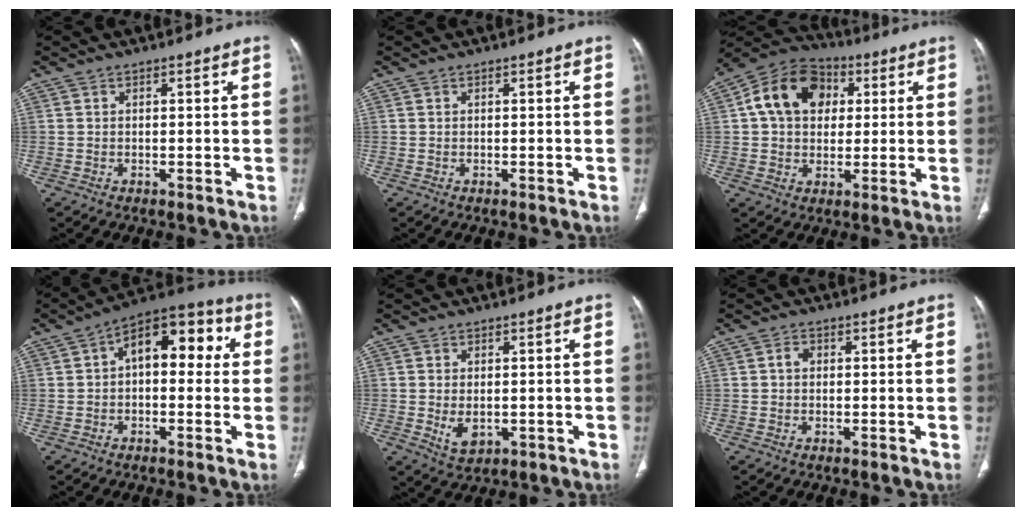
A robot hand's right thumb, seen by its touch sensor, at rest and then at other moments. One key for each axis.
{"total": 0.0}
{"total": 12.4, "fx": 2.9, "fy": 9.5, "fz": 7.3, "tx": -0.099, "ty": 0.011, "tz": 0.039}
{"total": 13.0, "fx": 2.0, "fy": 7.5, "fz": 10.4, "tx": -0.109, "ty": 0.042, "tz": 0.017}
{"total": 4.2, "fx": -0.5, "fy": 2.7, "fz": 3.2, "tx": -0.053, "ty": -0.010, "tz": 0.002}
{"total": 1.5, "fx": 0.1, "fy": 1.2, "fz": 0.9, "tx": -0.012, "ty": 0.006, "tz": -0.001}